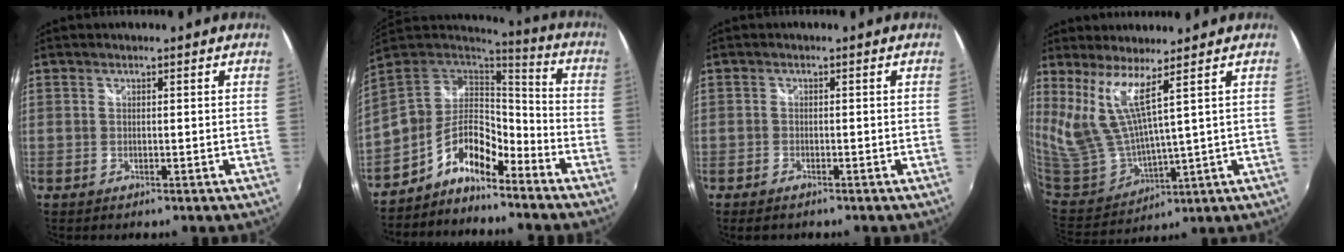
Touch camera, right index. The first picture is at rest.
{"total": 13.1, "force": [-8.3, 6.7, 7.7], "torque": [-0.163, 0.016, -0.162]}
{"total": 2.2, "force": [-1.8, 0.9, 1.0], "torque": [-0.025, -0.007, -0.033]}
{"total": 9.9, "force": [5.8, 1.5, 7.9], "torque": [-0.154, -0.016, 0.142]}